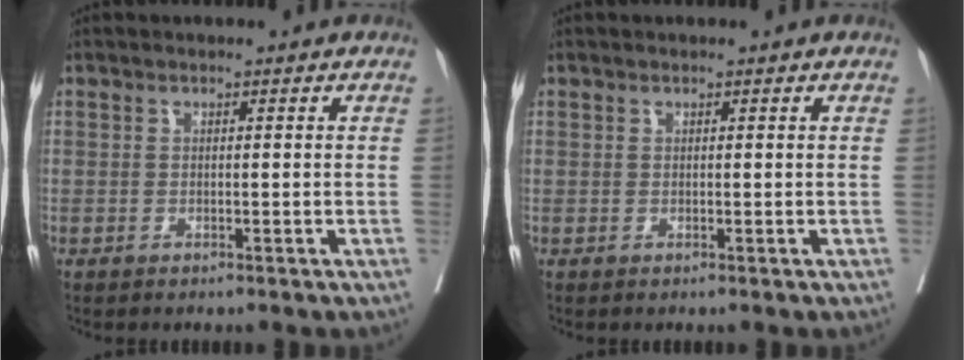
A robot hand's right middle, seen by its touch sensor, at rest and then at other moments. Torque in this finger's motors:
{"motor_torque": [-0.34, 0.17, -0.15, -0.06]}